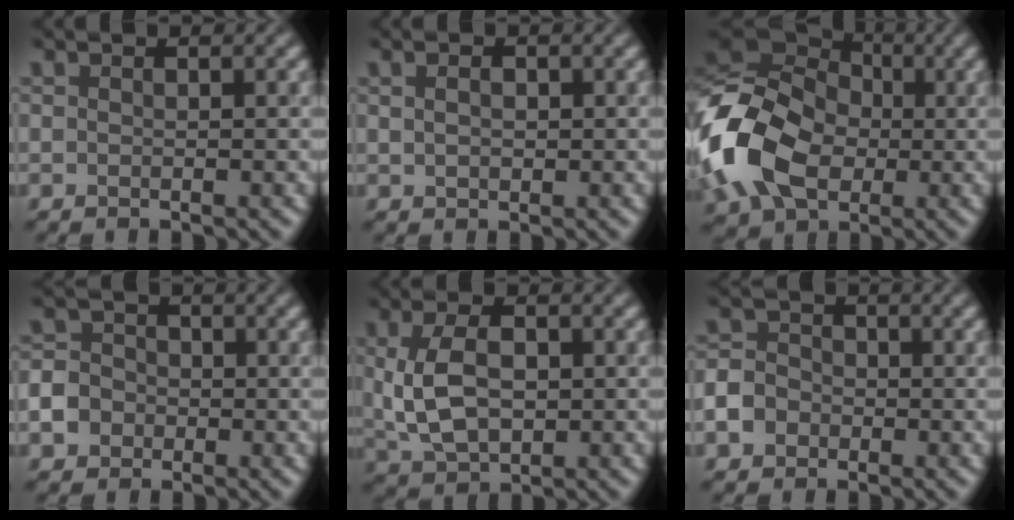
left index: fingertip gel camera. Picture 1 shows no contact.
{"total": 2.4, "force": [0.9, 1.5, 1.5], "torque": [-0.021, 0.018, 0.007]}
{"total": 13.3, "force": [-2.3, 9.9, 8.6], "torque": [-0.211, -0.008, -0.058]}
{"total": 4.4, "force": [-1.8, 3.7, 1.5], "torque": [-0.017, -0.005, -0.046]}
{"total": 5.5, "force": [0.5, 3.3, 4.4], "torque": [-0.091, 0.002, 0.011]}
{"total": 3.5, "force": [-1.5, 2.8, 1.4], "torque": [-0.016, -0.003, -0.033]}